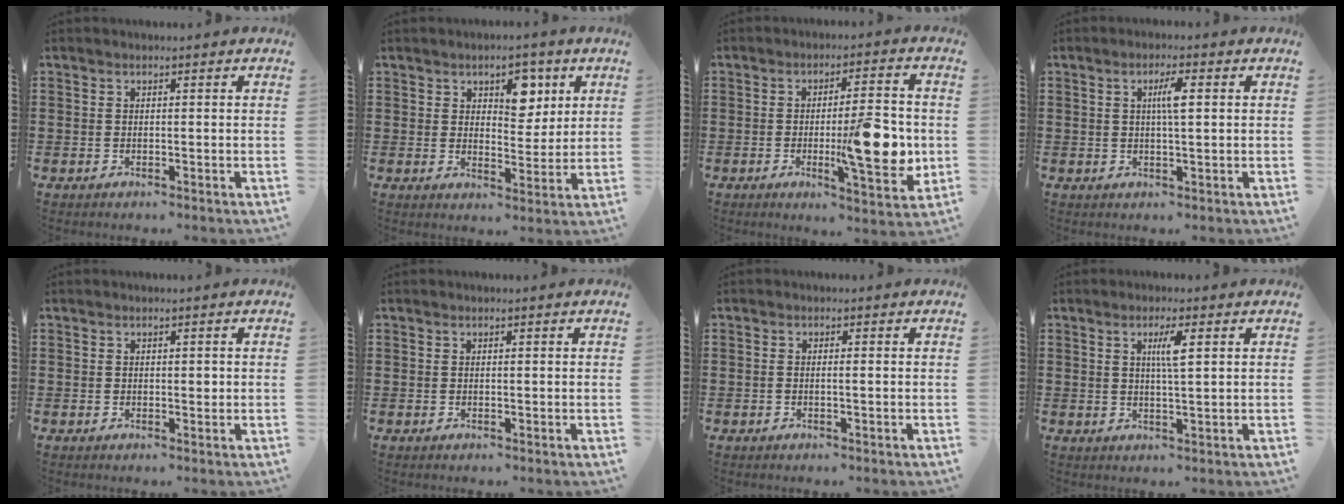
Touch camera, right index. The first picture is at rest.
{"total": 5.8, "force": [3.3, 3.6, 3.1], "torque": [-0.045, 0.002, 0.051]}
{"total": 12.7, "force": [-1.4, 3.3, 12.2], "torque": [-0.167, -0.008, -0.020]}
{"total": 3.2, "force": [0.7, 0.6, 3.1], "torque": [-0.062, 0.005, 0.008]}
{"total": 1.1, "force": [0.2, 0.7, 0.8], "torque": [-0.016, 0.006, 0.003]}
{"total": 0.0}
{"total": 0.8, "force": [-0.2, 0.1, 0.8], "torque": [-0.015, -0.003, -0.004]}
{"total": 3.3, "force": [1.1, 0.3, 3.1], "torque": [-0.064, 0.002, 0.015]}